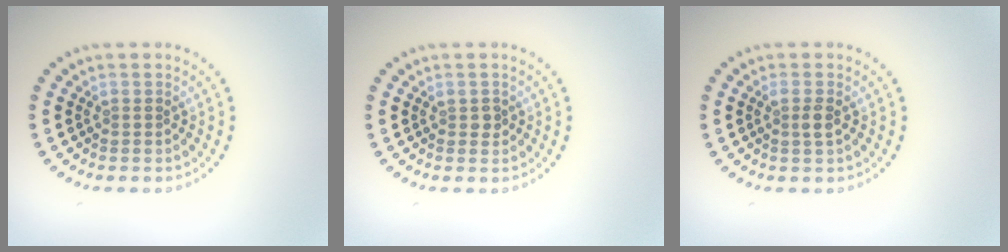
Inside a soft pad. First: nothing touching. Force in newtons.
{"total": 0.8, "press": 0.8, "slide": 0.2}
{"total": 1.3, "press": 1.1, "slide": 0.6}